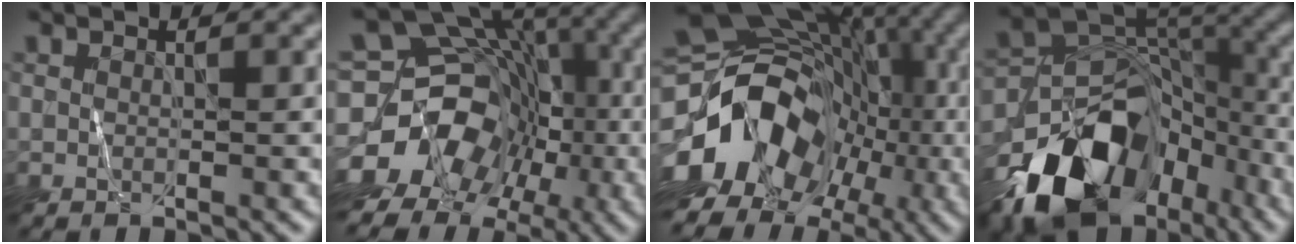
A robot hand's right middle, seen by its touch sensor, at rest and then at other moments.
{"total": 15.1, "force": [-6.9, 12.1, 6.0], "torque": [-0.101, -0.014, -0.120]}
{"total": 14.7, "force": [-4.4, 10.9, 8.7], "torque": [-0.166, -0.022, -0.074]}
{"total": 13.9, "force": [-8.6, 8.3, 7.1], "torque": [-0.140, -0.011, -0.147]}